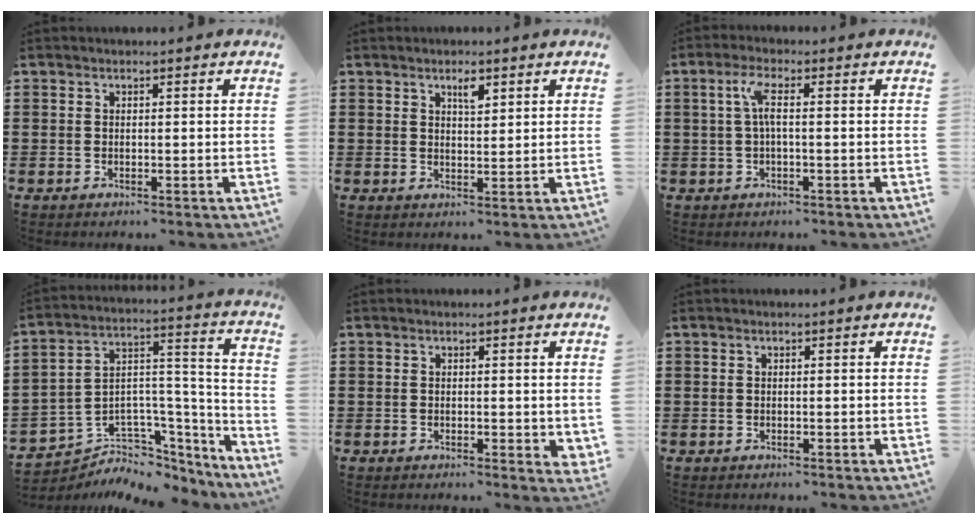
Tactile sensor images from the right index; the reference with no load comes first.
{"total": 2.5, "force": [1.5, 0.8, 1.9], "torque": [-0.024, -0.003, 0.022]}
{"total": 3.6, "force": [0.1, 0.7, 3.5], "torque": [-0.076, 0.004, -0.004]}
{"total": 4.5, "force": [-2.9, 3.4, -0.4], "torque": [-0.006, -0.010, -0.055]}
{"total": 0.8, "force": [0.1, 0.5, 0.6], "torque": [-0.011, 0.006, 0.001]}
{"total": 0.0}